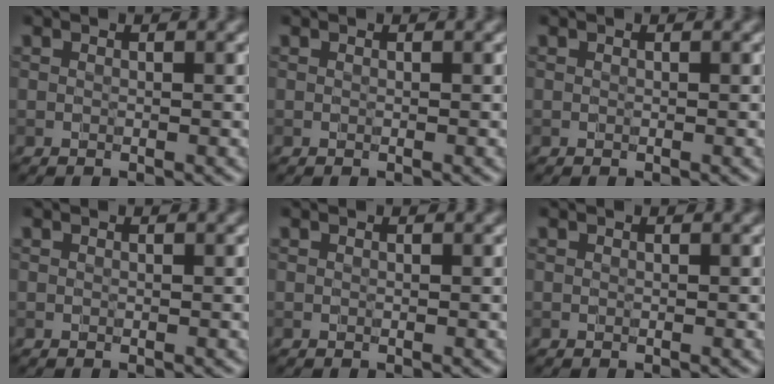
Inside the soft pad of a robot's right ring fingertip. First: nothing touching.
{"total": 0.0}
{"total": 0.0}
{"total": 0.0}
{"total": 0.0}
{"total": 0.0}